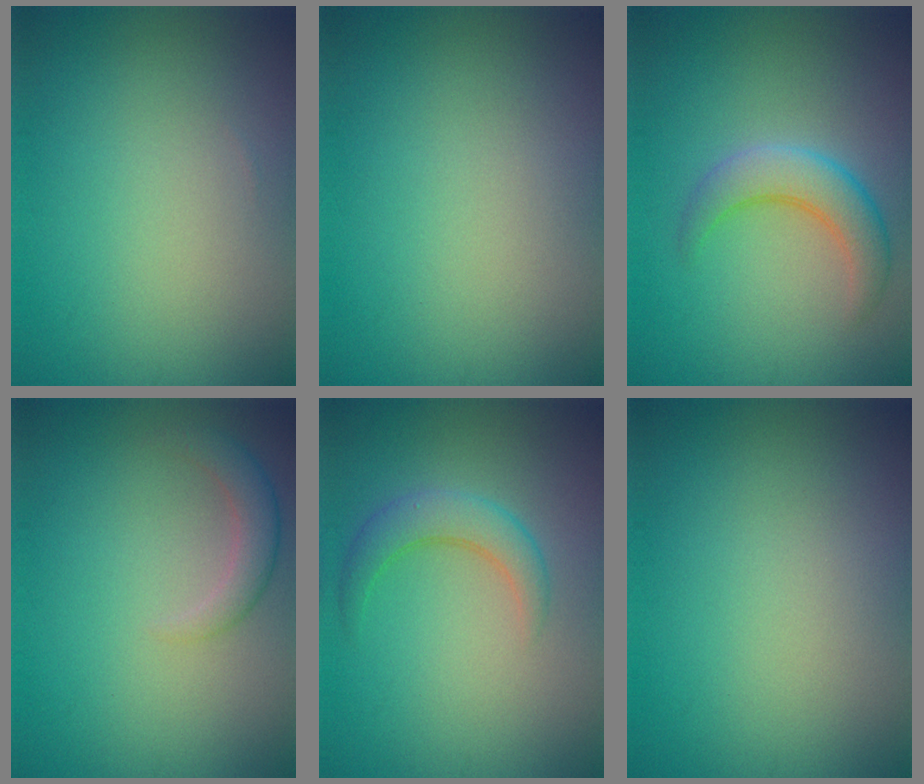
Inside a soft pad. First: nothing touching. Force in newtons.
{"total": 0.0}
{"total": 3.7, "press": 3.7, "slide": 0.1}
{"total": 2.1, "press": 2.1, "slide": 0.2}
{"total": 2.8, "press": 2.8, "slide": 0.1}
{"total": 0.0}